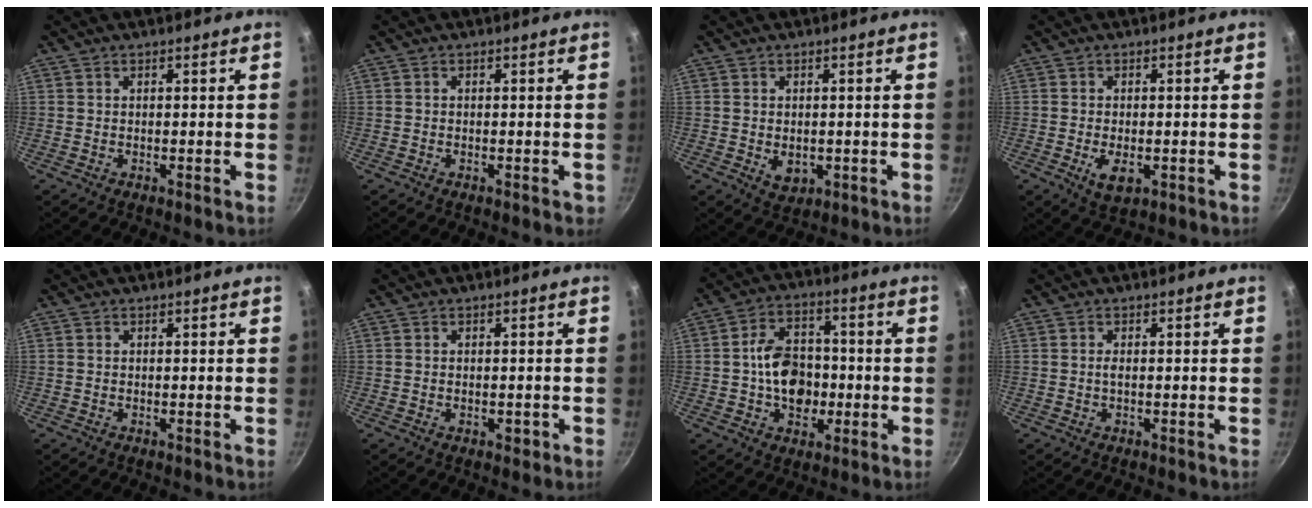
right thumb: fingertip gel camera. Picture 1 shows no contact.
{"total": 0.8, "force": [-0.3, 0.6, 0.5], "torque": [-0.004, 0.002, -0.005]}
{"total": 4.0, "force": [-0.4, 3.0, 2.7], "torque": [-0.037, -0.006, 0.002]}
{"total": 4.9, "force": [-1.3, 2.6, 3.9], "torque": [-0.064, -0.005, -0.015]}
{"total": 0.0}
{"total": 1.6, "force": [-0.5, 1.0, 1.1], "torque": [-0.014, 0.001, -0.008]}
{"total": 12.2, "force": [-1.2, 8.9, 8.3], "torque": [-0.102, 0.020, -0.024]}
{"total": 0.8, "force": [-0.1, 0.2, 0.8], "torque": [-0.022, 0.000, -0.001]}